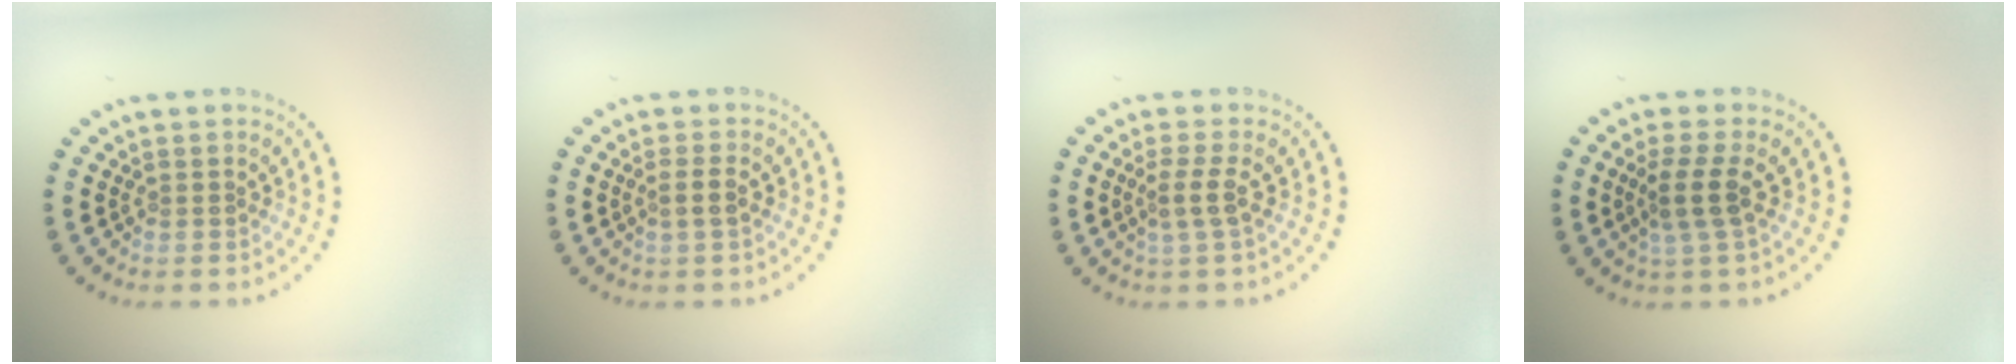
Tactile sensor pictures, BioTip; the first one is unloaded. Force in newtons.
{"total": 1.3, "press": 1.1, "slide": 0.6}
{"total": 2.0, "press": 1.5, "slide": 1.3}
{"total": 2.6, "press": 2.1, "slide": 1.6}